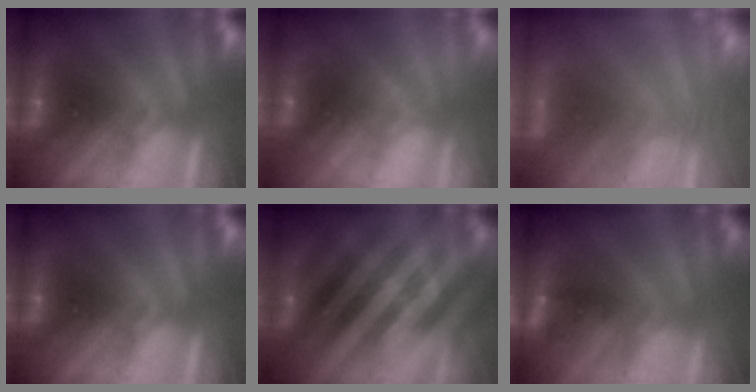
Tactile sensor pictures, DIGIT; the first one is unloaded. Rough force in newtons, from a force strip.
{"total": 2.1}
{"total": 8.3}
{"total": 0.0}
{"total": 2.4}
{"total": 2.1}